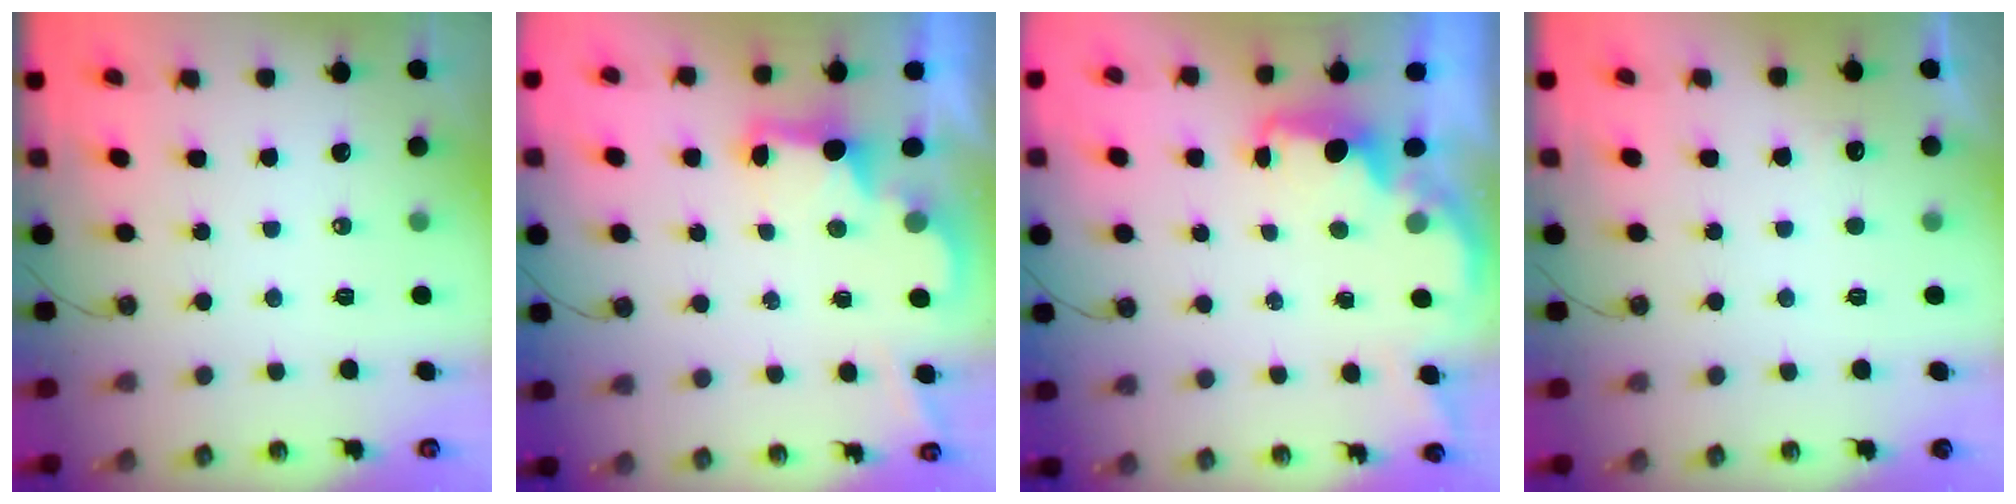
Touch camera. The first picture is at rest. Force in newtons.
{"total": 2.2, "press": 2.1, "slide": 0.7}
{"total": 2.0, "press": 1.9, "slide": 0.8}
{"total": 1.2, "press": 0.9, "slide": 0.8}